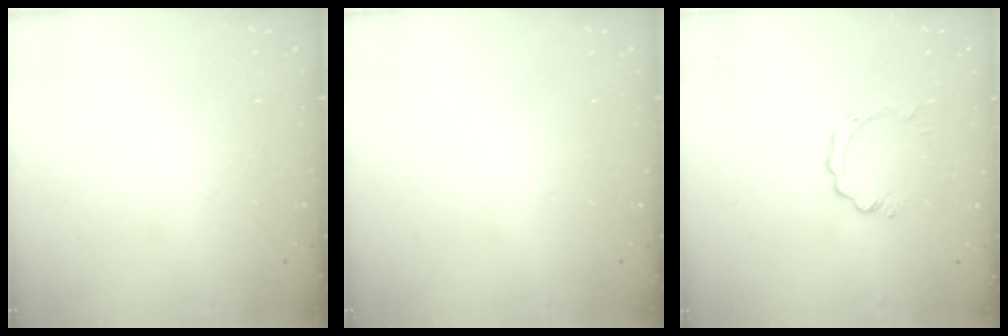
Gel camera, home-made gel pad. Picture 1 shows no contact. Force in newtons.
{"total": 0.0}
{"total": 2.1, "press": 2.1, "slide": 0.2}